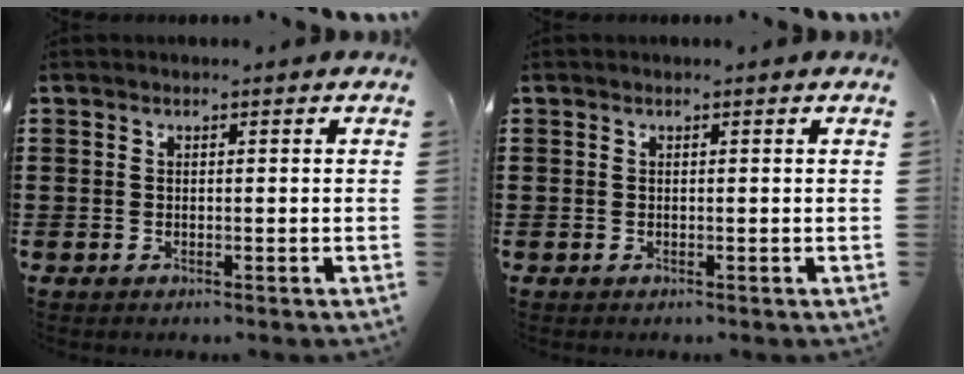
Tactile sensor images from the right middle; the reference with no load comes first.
{"total": 0.0}